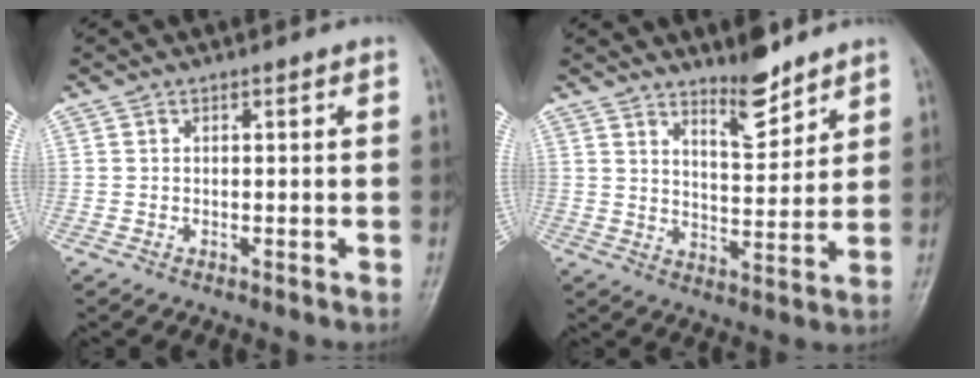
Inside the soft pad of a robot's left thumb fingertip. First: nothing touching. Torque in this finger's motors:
{"motor_torque": [0.74, 0.77, -0.22, -0.42, 0.07]}